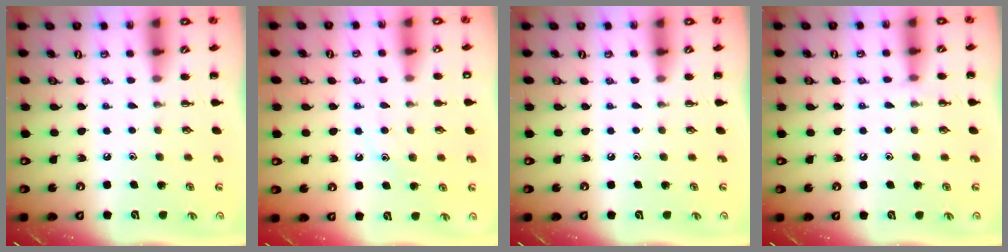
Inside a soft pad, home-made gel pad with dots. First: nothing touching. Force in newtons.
{"total": 9.4, "press": 9.3, "slide": 1.4}
{"total": 0.0}
{"total": 5.9, "press": 5.5, "slide": 1.9}